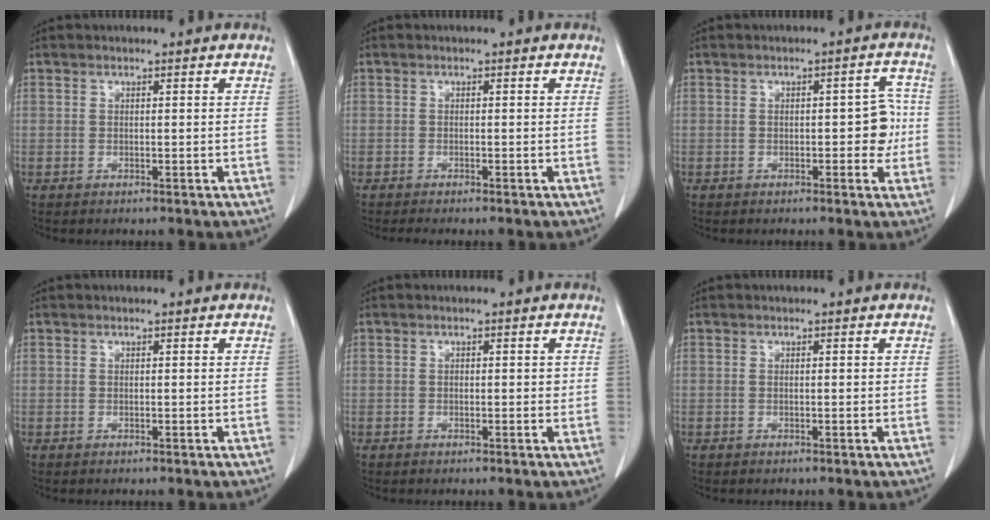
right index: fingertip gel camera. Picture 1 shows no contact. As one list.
[{"total": 2.0, "force": [-1.6, 0.3, 1.1], "torque": [-0.015, -0.004, -0.020]}, {"total": 4.2, "force": [-0.4, 1.9, 3.8], "torque": [-0.041, 0.018, -0.004]}, {"total": 0.0}, {"total": 1.4, "force": [0.0, 0.8, 1.1], "torque": [-0.016, 0.003, 0.000]}, {"total": 0.0}]